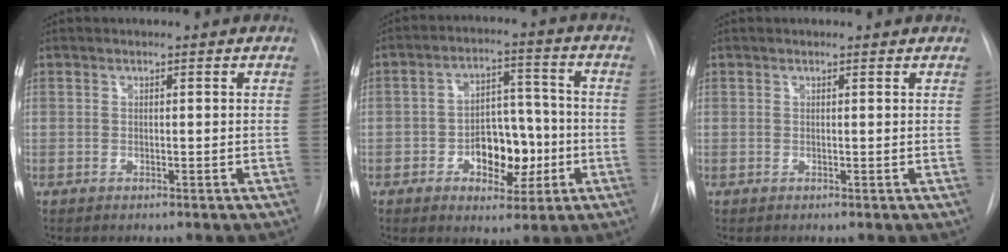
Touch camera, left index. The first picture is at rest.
{"total": 9.1, "force": [-2.6, 5.2, 7.0], "torque": [-0.102, 0.023, -0.034]}
{"total": 1.3, "force": [1.3, 0.3, 0.3], "torque": [-0.012, 0.012, 0.012]}